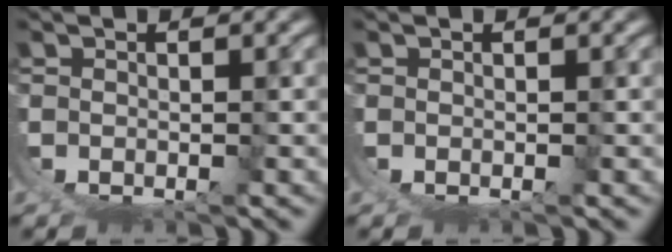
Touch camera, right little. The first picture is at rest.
{"total": 0.0}